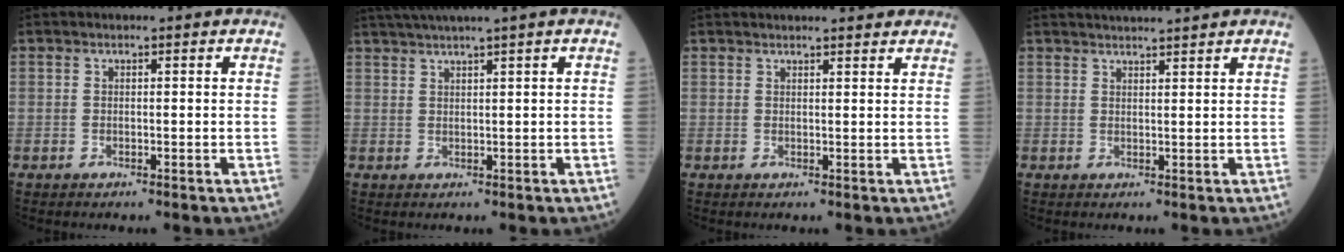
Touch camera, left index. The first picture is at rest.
{"total": 5.6, "force": [4.3, -1.5, 3.2], "torque": [-0.049, 0.022, 0.077]}
{"total": 5.7, "force": [5.2, 0.7, 2.3], "torque": [-0.031, 0.016, 0.059]}
{"total": 6.4, "force": [5.9, -0.5, 2.6], "torque": [-0.038, 0.024, 0.079]}